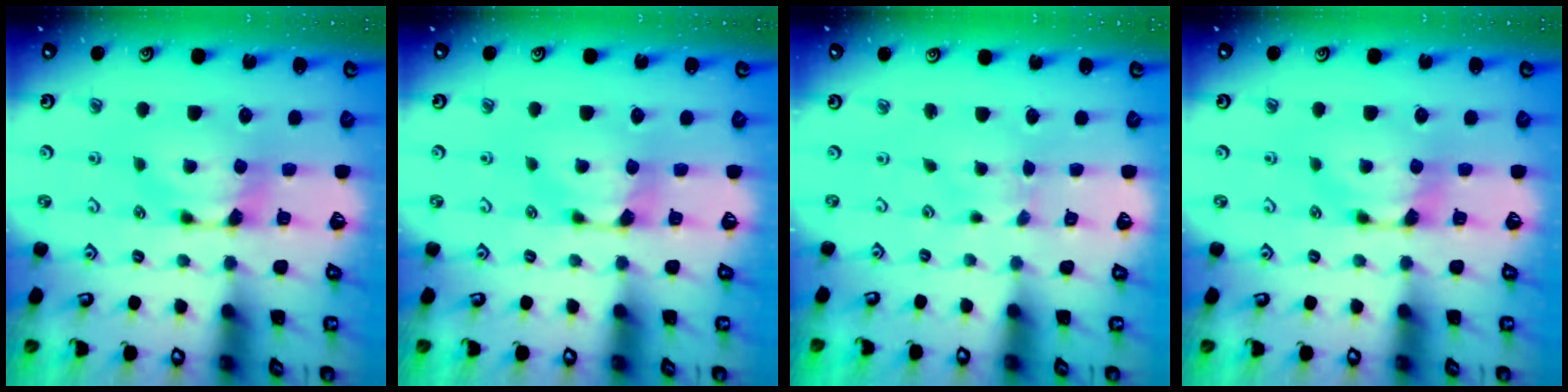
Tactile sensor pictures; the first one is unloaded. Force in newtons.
{"total": 0.5, "press": 0.4, "slide": 0.3}
{"total": 1.2, "press": 1.2, "slide": 0.1}
{"total": 0.0}